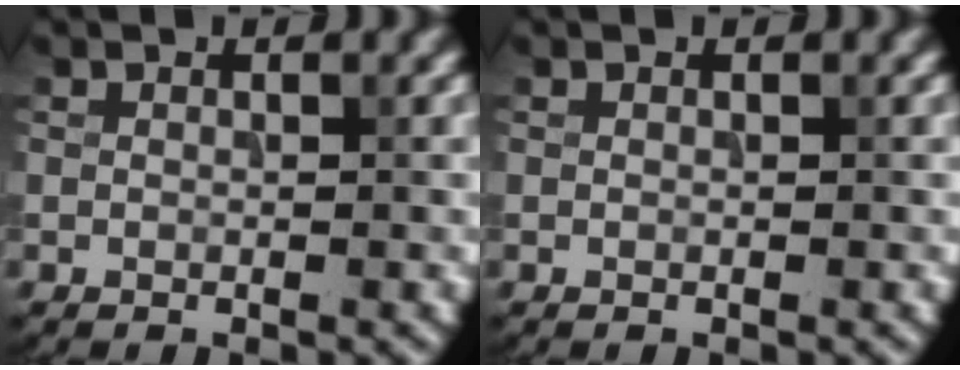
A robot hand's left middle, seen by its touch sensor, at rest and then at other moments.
{"total": 0.0}